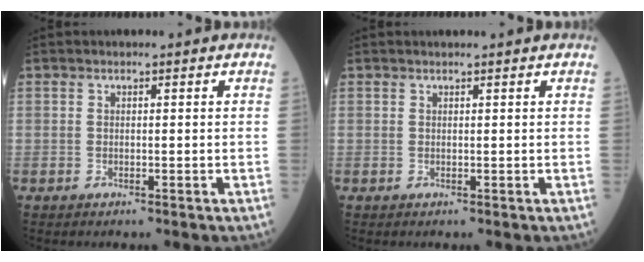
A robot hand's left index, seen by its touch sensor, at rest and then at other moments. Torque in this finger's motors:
{"motor_torque": [-0.04, 0.22, -0.10, 0.01]}